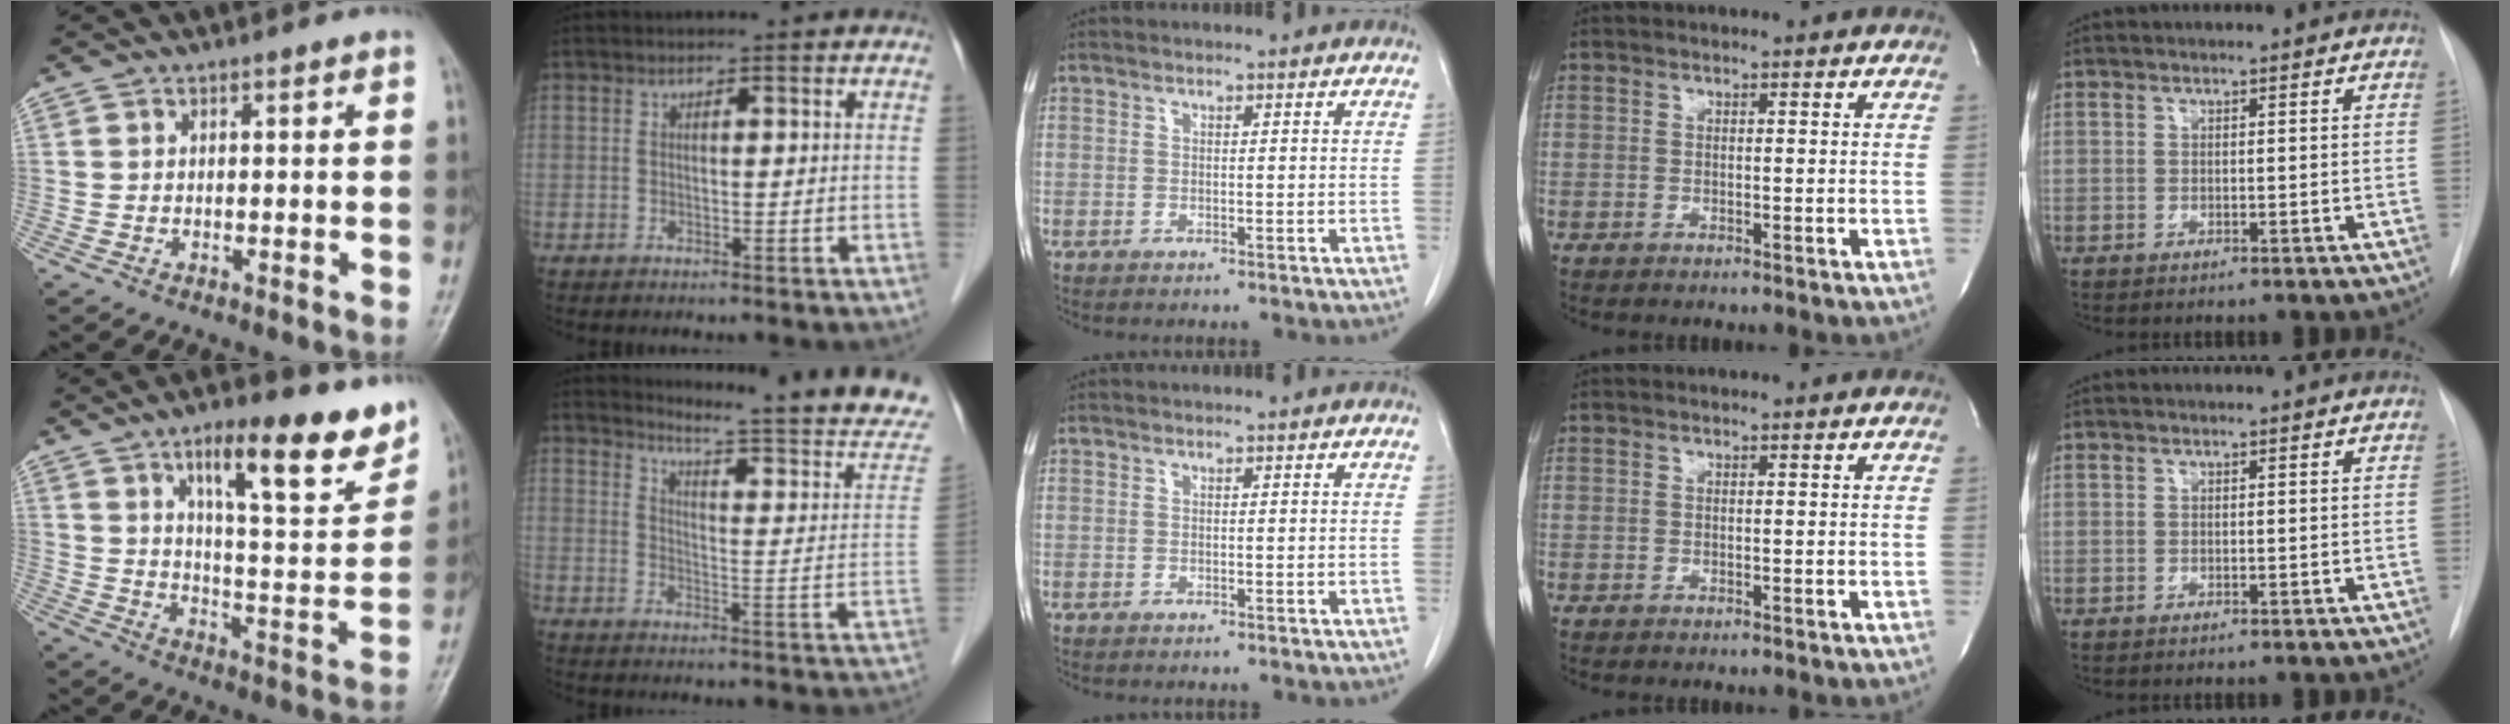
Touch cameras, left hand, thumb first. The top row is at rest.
{"thumb": {"total": 18.5, "force": [11.2, 5.3, 13.8], "torque": [-0.153, -0.060, 0.171]}, "index": {"total": 16.5, "force": [15.6, -0.2, 5.4], "torque": [-0.075, -0.088, 0.186]}}